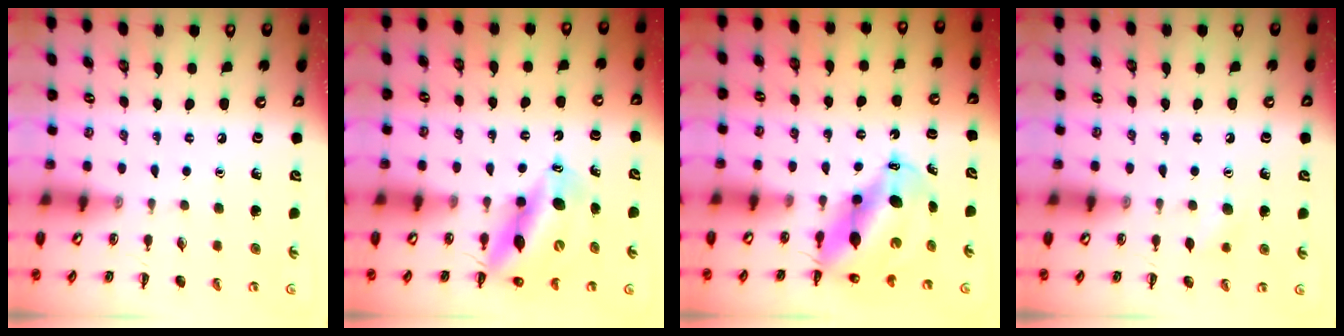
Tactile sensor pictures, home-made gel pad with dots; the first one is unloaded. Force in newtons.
{"total": 13.4, "press": 13.0, "slide": 3.5}
{"total": 10.5, "press": 10.2, "slide": 2.6}
{"total": 5.0, "press": 4.9, "slide": 1.3}